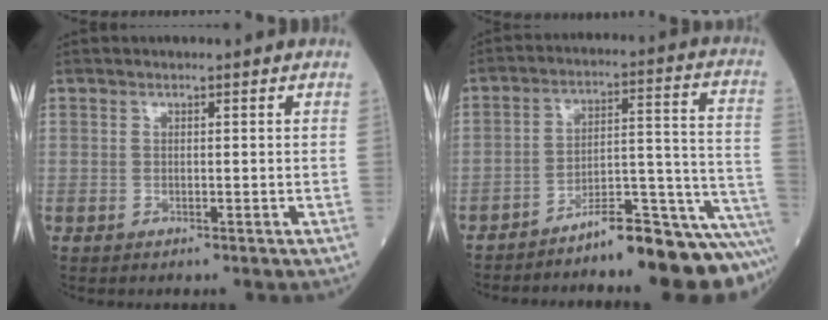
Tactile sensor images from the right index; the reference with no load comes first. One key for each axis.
{"total": 14.0, "fx": -12.3, "fy": 0.0, "fz": 6.6, "tx": -0.062, "ty": 0.054, "tz": -0.184}